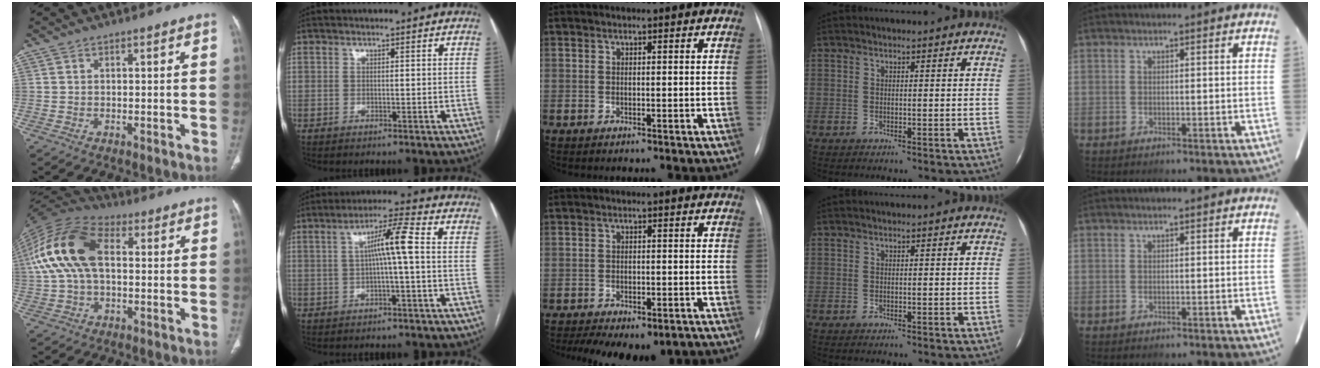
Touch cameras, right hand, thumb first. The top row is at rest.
{"thumb": {"total": 16.6, "force": [2.2, 9.7, 13.3], "torque": [-0.276, 0.035, 0.033]}, "index": {"total": 6.4, "force": [0.3, -0.4, 6.4], "torque": [-0.110, 0.017, 0.006]}, "middle": {"total": 11.9, "force": [-8.3, 5.6, 6.4], "torque": [-0.112, 0.002, -0.103]}}